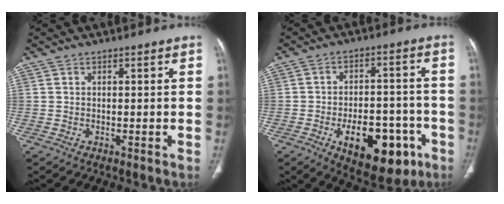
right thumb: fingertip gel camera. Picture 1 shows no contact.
{"total": 16.3, "force": [-6.9, 8.7, 11.9], "torque": [-0.136, 0.035, -0.086]}